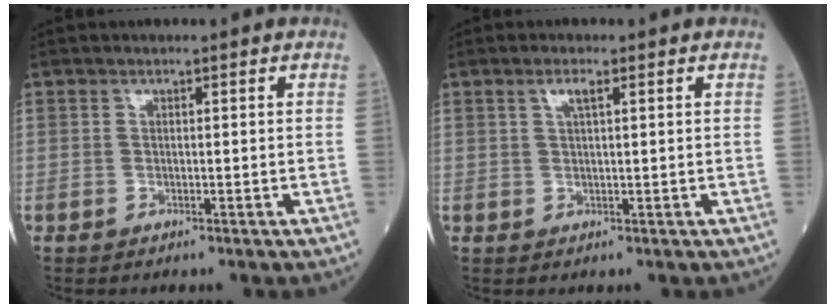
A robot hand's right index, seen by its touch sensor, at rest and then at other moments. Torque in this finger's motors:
{"motor_torque": [0.41, 0.18, -0.01, 0.01]}